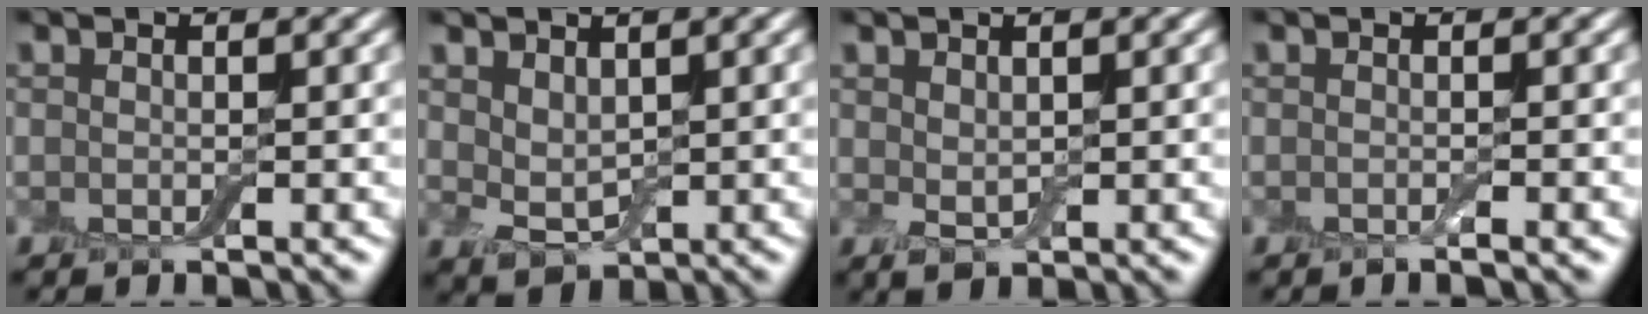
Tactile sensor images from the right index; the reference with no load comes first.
{"total": 2.5, "force": [1.2, 1.5, 1.6], "torque": [-0.033, -0.003, 0.027]}
{"total": 1.4, "force": [0.7, 0.8, 1.0], "torque": [-0.023, -0.001, 0.018]}
{"total": 0.7, "force": [-0.4, 0.0, 0.6], "torque": [-0.010, -0.002, -0.007]}